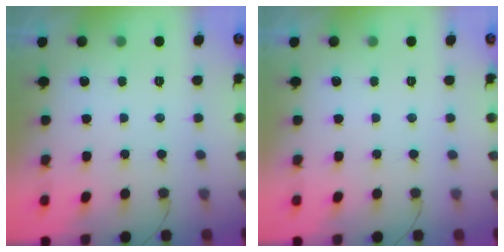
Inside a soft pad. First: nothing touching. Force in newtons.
{"total": 0.0}